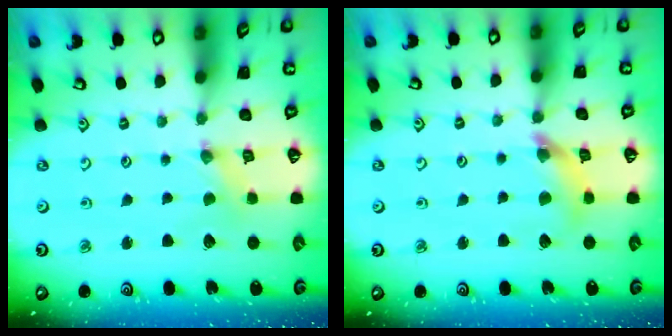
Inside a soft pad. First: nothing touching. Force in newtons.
{"total": 8.4, "press": 8.4, "slide": 0.8}